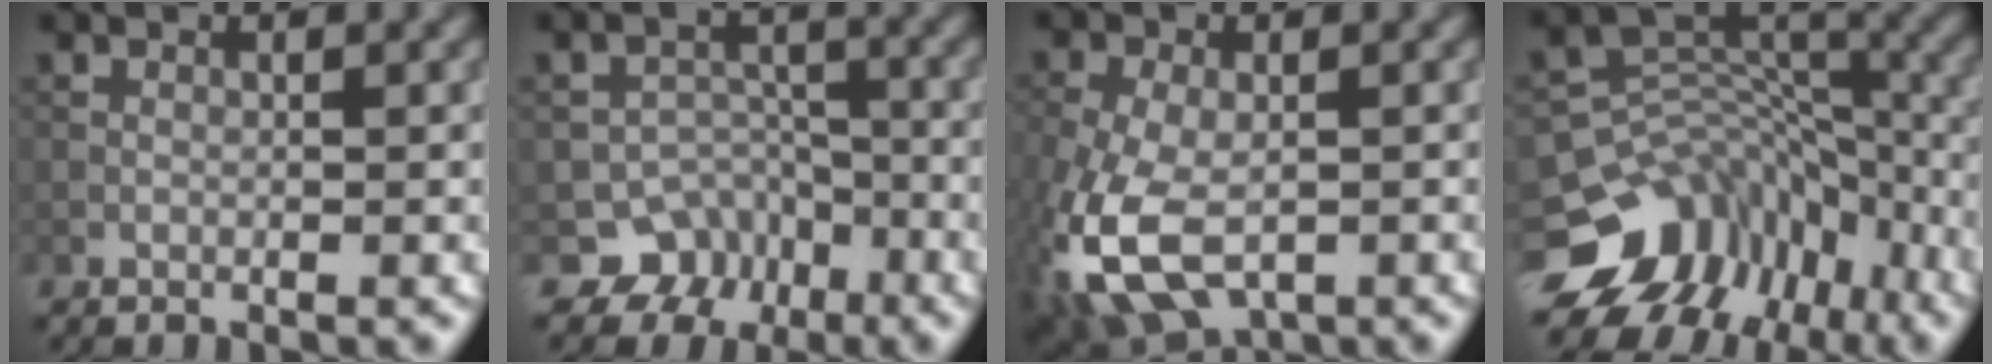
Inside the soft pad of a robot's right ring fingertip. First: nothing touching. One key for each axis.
{"total": 4.6, "fx": -2.8, "fy": 3.6, "fz": 0.8, "tx": 0.004, "ty": 0.002, "tz": -0.037}
{"total": 11.3, "fx": -4.8, "fy": 6.1, "fz": 8.1, "tx": -0.207, "ty": -0.047, "tz": -0.087}
{"total": 10.3, "fx": -6.0, "fy": 7.3, "fz": 4.1, "tx": -0.070, "ty": 0.026, "tz": -0.094}